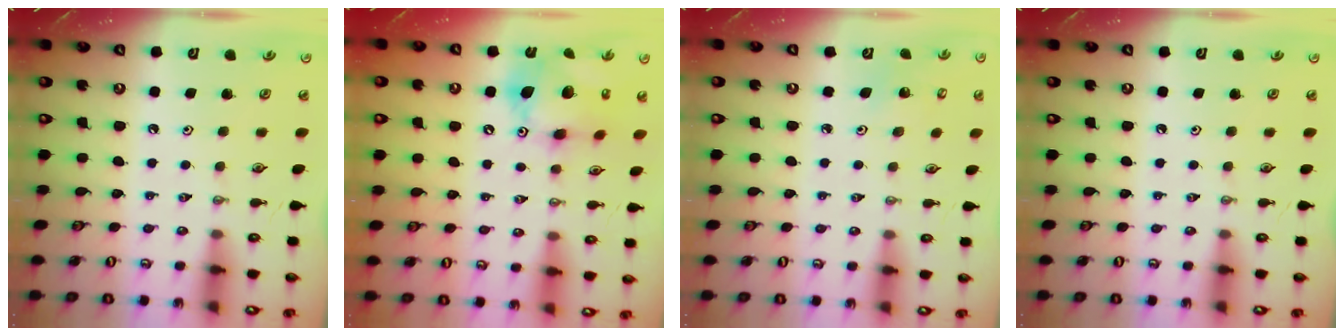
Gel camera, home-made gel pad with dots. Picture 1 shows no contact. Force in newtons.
{"total": 14.2, "press": 14.1, "slide": 1.5}
{"total": 2.0, "press": 2.0, "slide": 0.2}
{"total": 0.0}